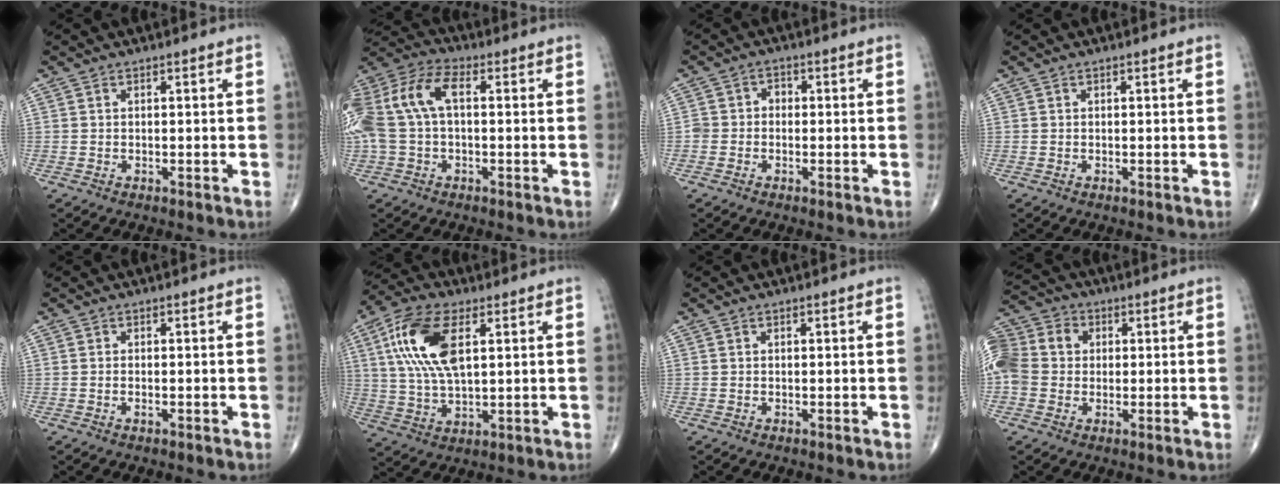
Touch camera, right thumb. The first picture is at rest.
{"total": 14.4, "force": [1.3, 8.1, 11.9], "torque": [-0.276, 0.042, 0.022]}
{"total": 2.7, "force": [-0.6, 2.4, 1.1], "torque": [-0.003, 0.014, -0.016]}
{"total": 0.0}
{"total": 0.6, "force": [-0.2, 0.3, 0.5], "torque": [-0.007, 0.002, -0.002]}
{"total": 14.7, "force": [4.3, 6.9, 12.2], "torque": [-0.252, 0.001, 0.082]}
{"total": 0.0}
{"total": 16.0, "force": [2.3, 13.3, 8.6], "torque": [-0.204, 0.044, 0.042]}